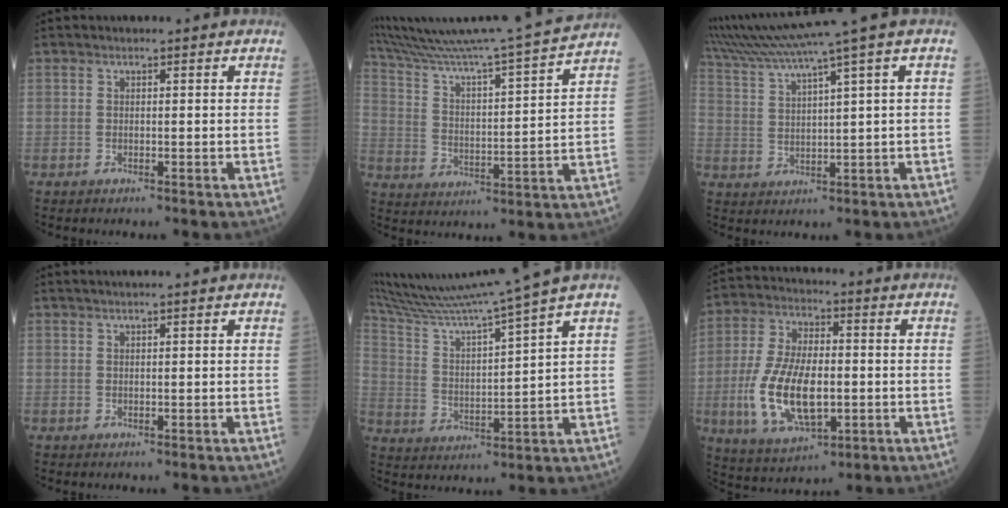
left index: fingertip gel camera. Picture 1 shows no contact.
{"total": 20.4, "force": [18.6, -2.6, 7.9], "torque": [-0.144, -0.038, 0.282]}
{"total": 10.2, "force": [7.8, -2.9, 5.8], "torque": [-0.105, 0.009, 0.141]}
{"total": 2.4, "force": [2.0, -0.7, 1.2], "torque": [-0.010, 0.020, 0.040]}
{"total": 16.0, "force": [14.0, -3.4, 7.0], "torque": [-0.129, -0.030, 0.240]}
{"total": 13.6, "force": [-2.4, 6.1, 11.9], "torque": [-0.250, -0.003, -0.037]}